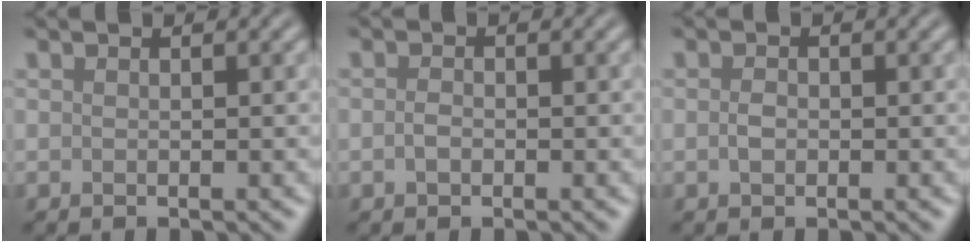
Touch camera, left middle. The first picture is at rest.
{"total": 1.0, "force": [-0.2, 0.7, 0.7], "torque": [-0.017, 0.000, -0.008]}
{"total": 1.1, "force": [-0.2, 0.8, 0.8], "torque": [-0.017, -0.001, -0.006]}